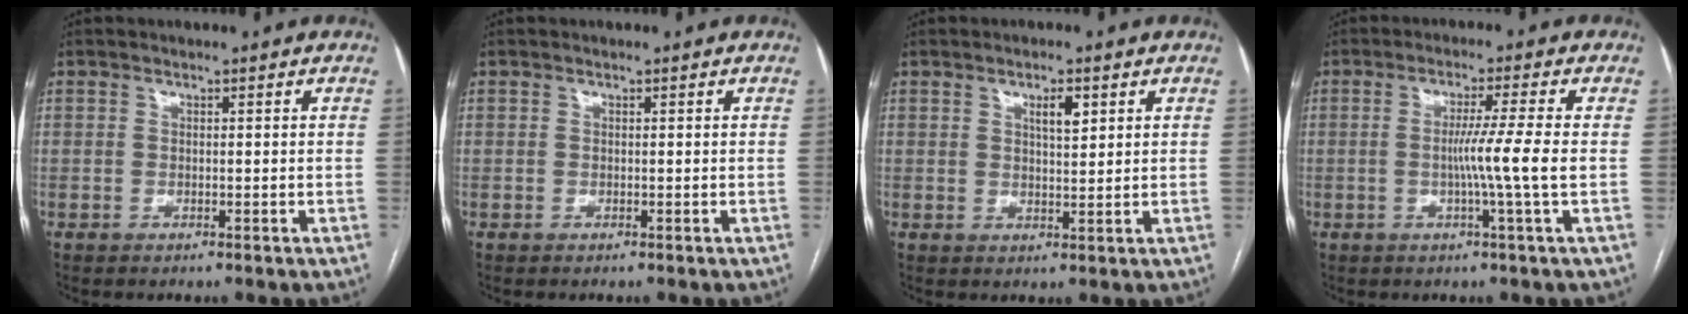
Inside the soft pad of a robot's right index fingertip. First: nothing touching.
{"total": 0.0}
{"total": 3.1, "force": [1.5, 0.9, 2.6], "torque": [-0.043, -0.001, 0.025]}
{"total": 6.1, "force": [-0.8, -2.0, 5.8], "torque": [-0.095, -0.008, -0.012]}